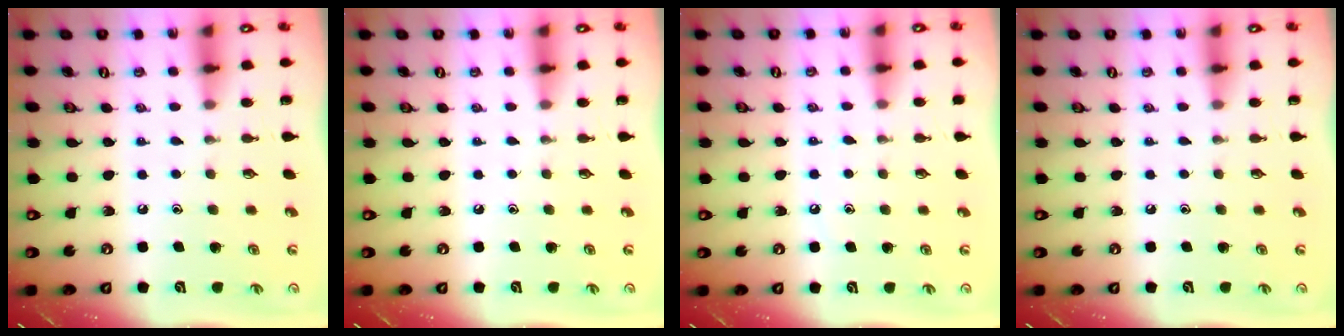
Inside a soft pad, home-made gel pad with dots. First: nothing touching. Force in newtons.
{"total": 0.0}
{"total": 5.9, "press": 5.9, "slide": 0.9}
{"total": 0.0}